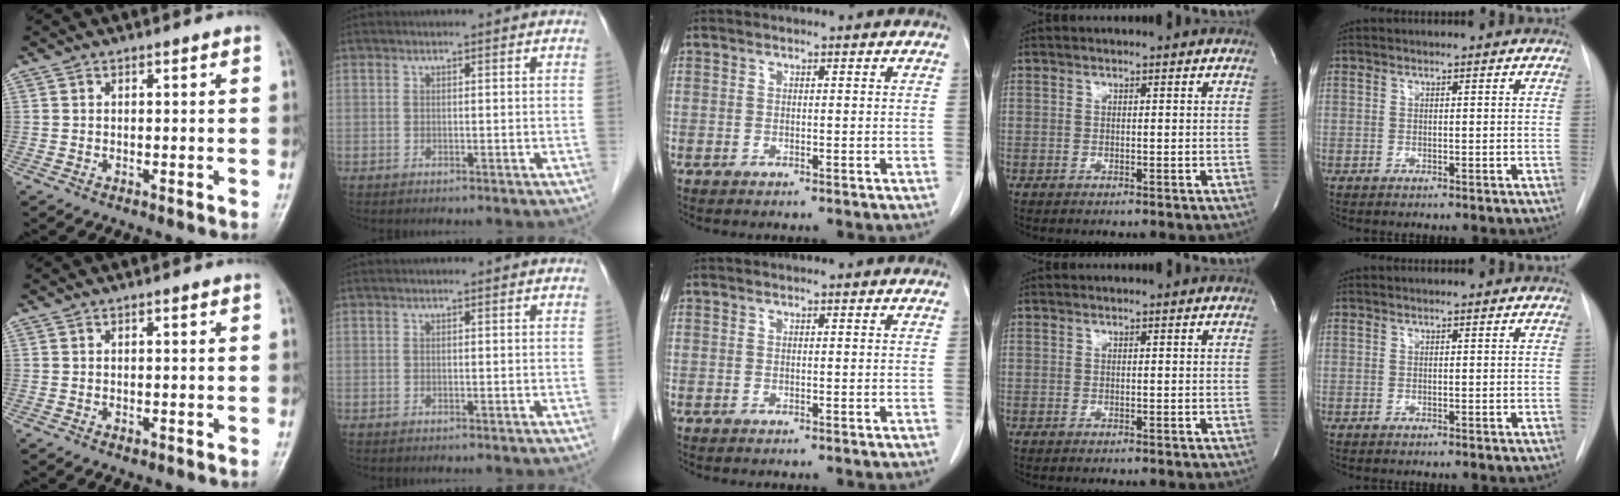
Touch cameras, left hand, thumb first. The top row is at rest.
{"thumb": {"total": 1.2, "force": [-0.4, 0.8, 0.8], "torque": [-0.009, 0.001, -0.005]}}